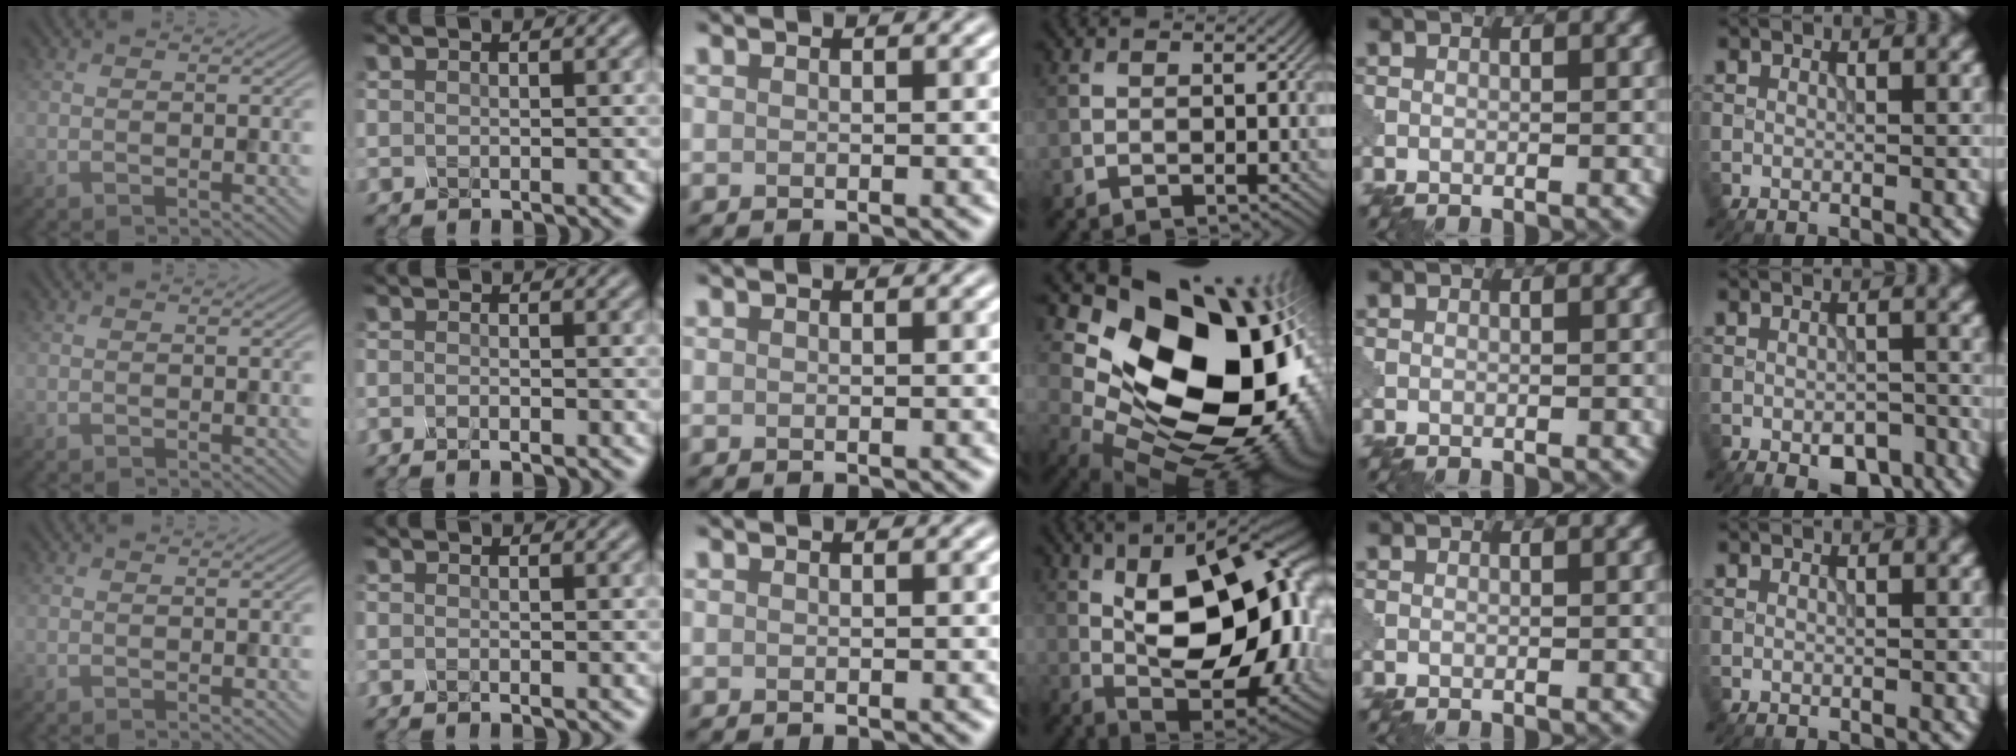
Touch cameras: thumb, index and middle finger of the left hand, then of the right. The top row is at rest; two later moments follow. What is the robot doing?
{"motion": "shake", "object": "sieve"}